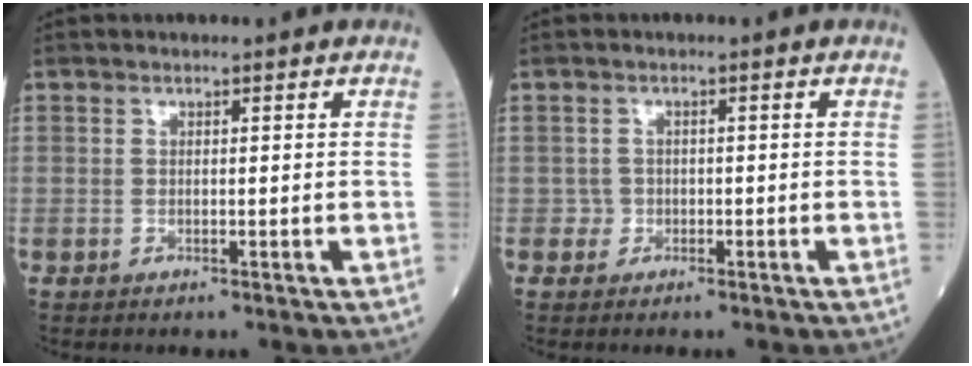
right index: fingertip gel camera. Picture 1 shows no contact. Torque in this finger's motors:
{"motor_torque": [-0.06, -0.07, 0.06, -0.02]}